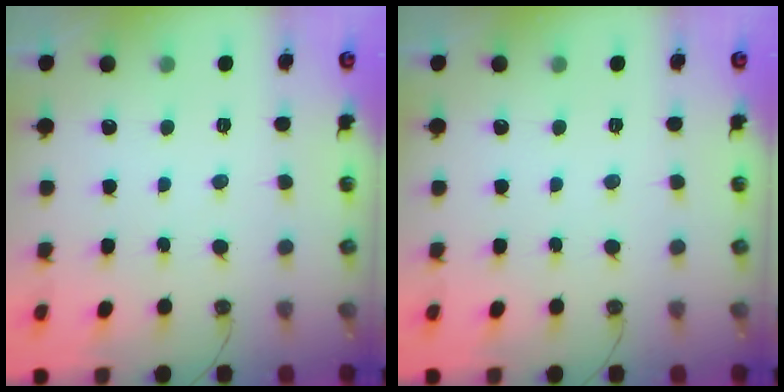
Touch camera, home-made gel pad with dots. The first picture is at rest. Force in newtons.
{"total": 0.0}